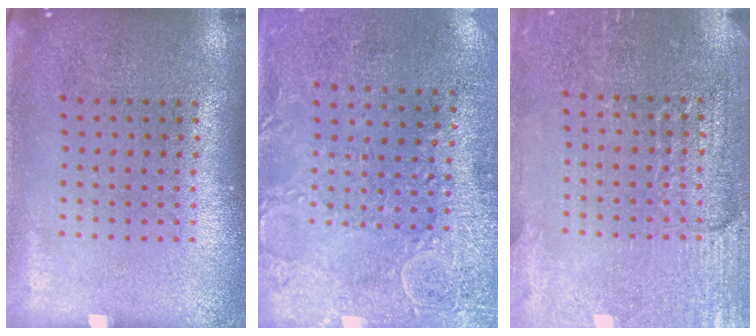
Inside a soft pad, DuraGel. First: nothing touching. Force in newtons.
{"total": 2.9, "press": 2.4, "slide": 1.6}
{"total": 2.9, "press": 2.9, "slide": 0.3}